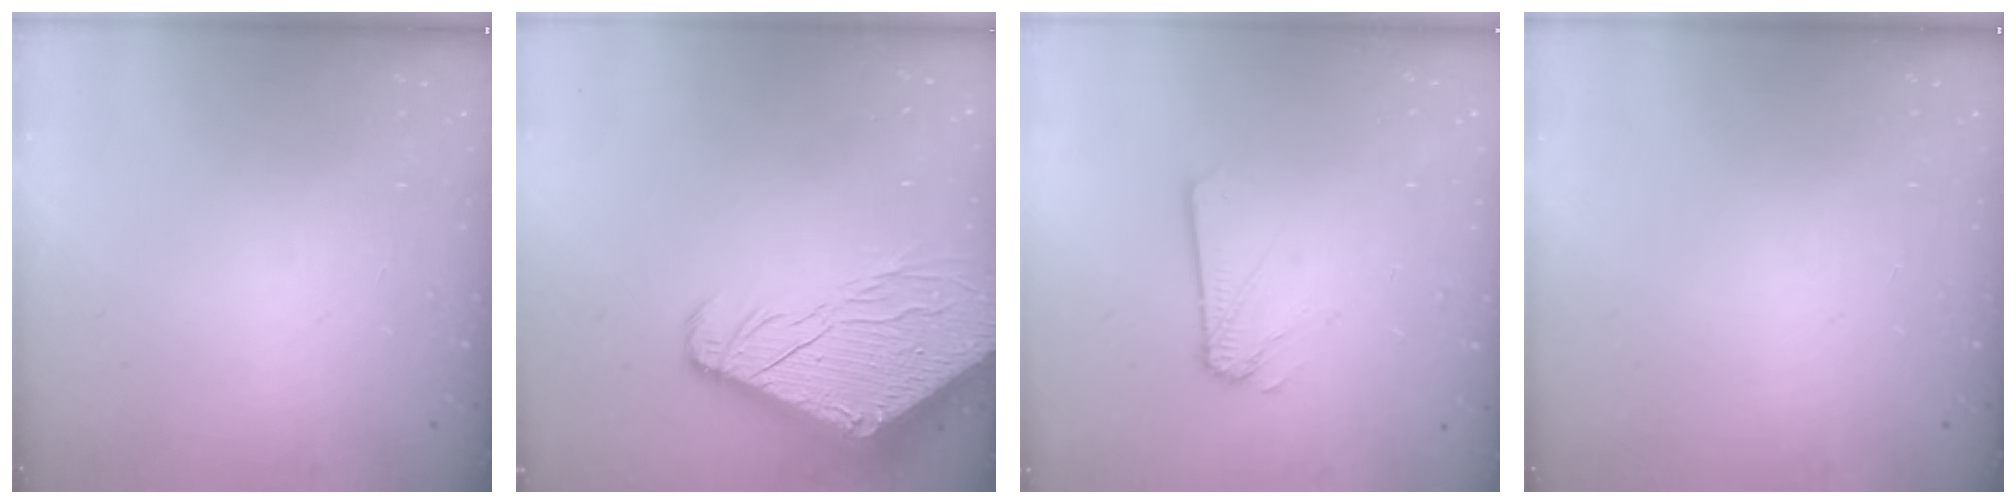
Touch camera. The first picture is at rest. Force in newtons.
{"total": 10.5, "press": 10.4, "slide": 1.2}
{"total": 1.2, "press": 1.2, "slide": 0.1}
{"total": 0.0}